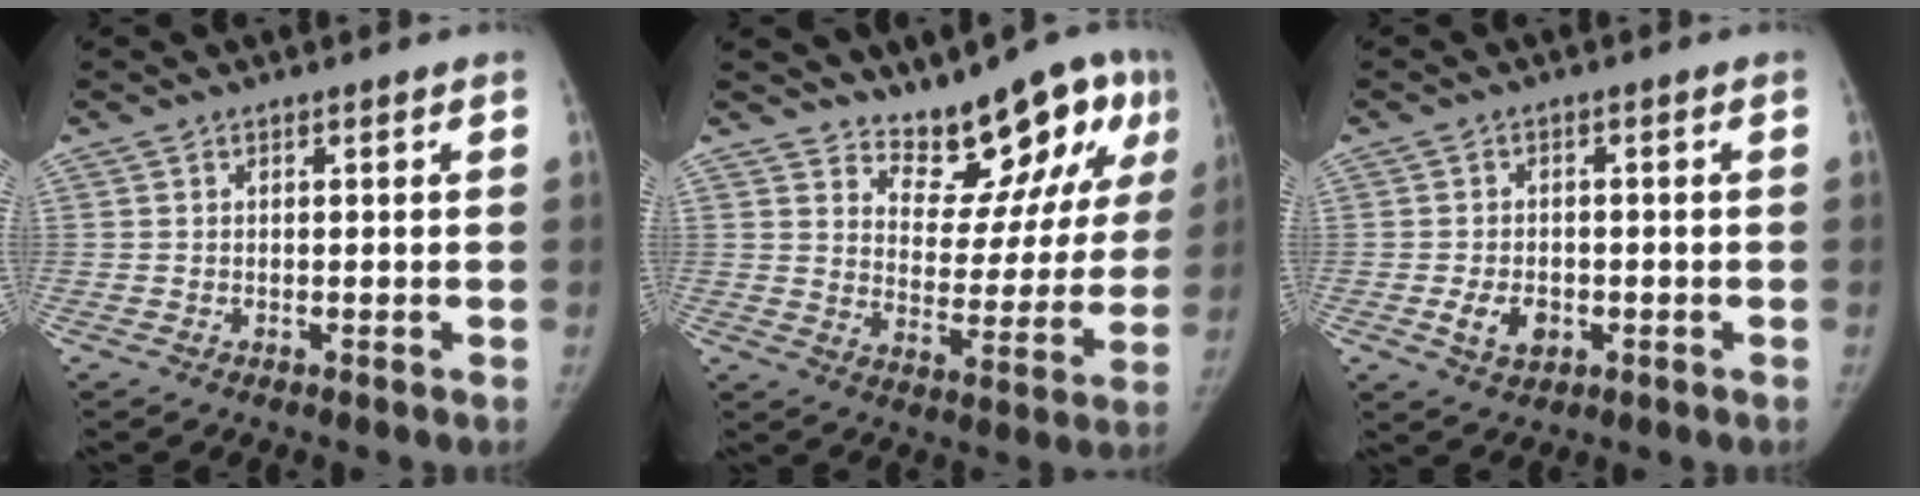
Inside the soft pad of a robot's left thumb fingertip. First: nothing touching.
{"total": 14.7, "force": [10.8, 6.0, 8.0], "torque": [-0.058, -0.073, 0.158]}
{"total": 4.5, "force": [-1.2, 2.9, 3.2], "torque": [-0.055, 0.000, -0.016]}